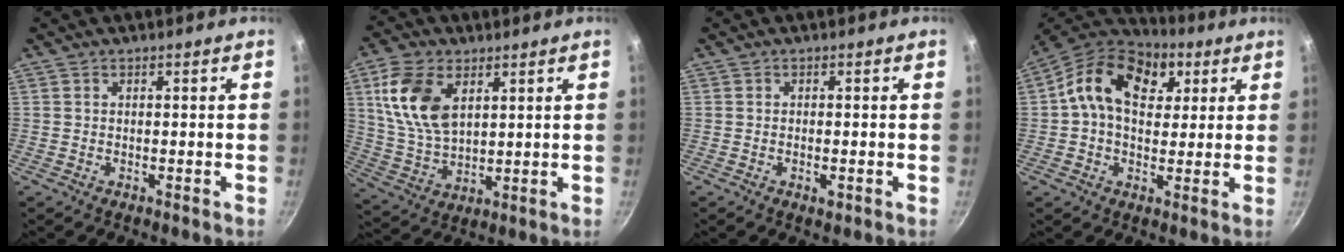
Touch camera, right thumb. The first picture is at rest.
{"total": 13.3, "force": [4.7, 7.9, 9.6], "torque": [-0.178, -0.017, 0.100]}
{"total": 1.8, "force": [-0.6, 0.8, 1.5], "torque": [-0.029, 0.000, -0.011]}
{"total": 16.7, "force": [4.9, 11.5, 11.0], "torque": [-0.151, 0.007, 0.064]}